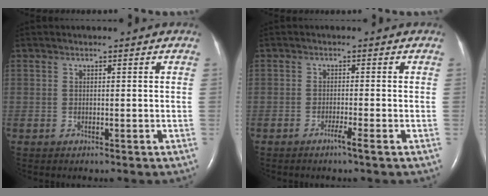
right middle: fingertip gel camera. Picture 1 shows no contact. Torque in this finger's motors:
{"motor_torque": [0.21, -0.21, 0.00, 0.01]}